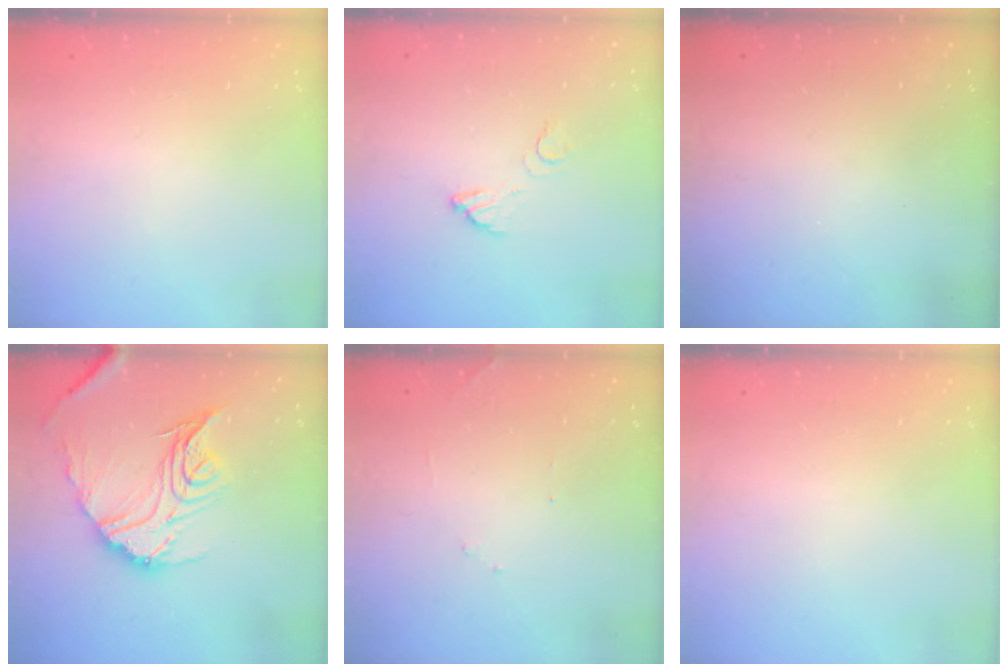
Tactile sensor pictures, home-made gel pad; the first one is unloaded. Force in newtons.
{"total": 3.6, "press": 3.6, "slide": 0.2}
{"total": 3.2, "press": 3.2, "slide": 0.1}
{"total": 20.5, "press": 20.4, "slide": 2.0}
{"total": 6.9, "press": 6.9, "slide": 0.3}
{"total": 0.0}